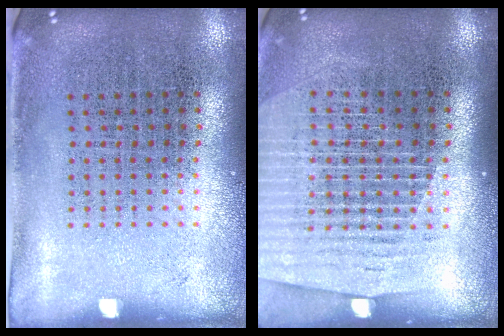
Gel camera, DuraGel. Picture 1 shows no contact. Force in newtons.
{"total": 1.5, "press": 1.4, "slide": 0.5}